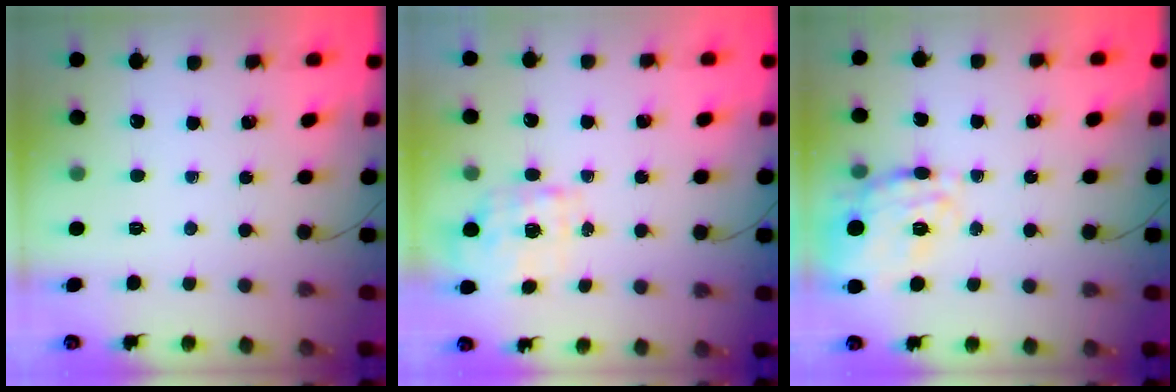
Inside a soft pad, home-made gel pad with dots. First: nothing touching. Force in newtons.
{"total": 2.0, "press": 1.9, "slide": 0.6}
{"total": 14.7, "press": 14.6, "slide": 1.3}